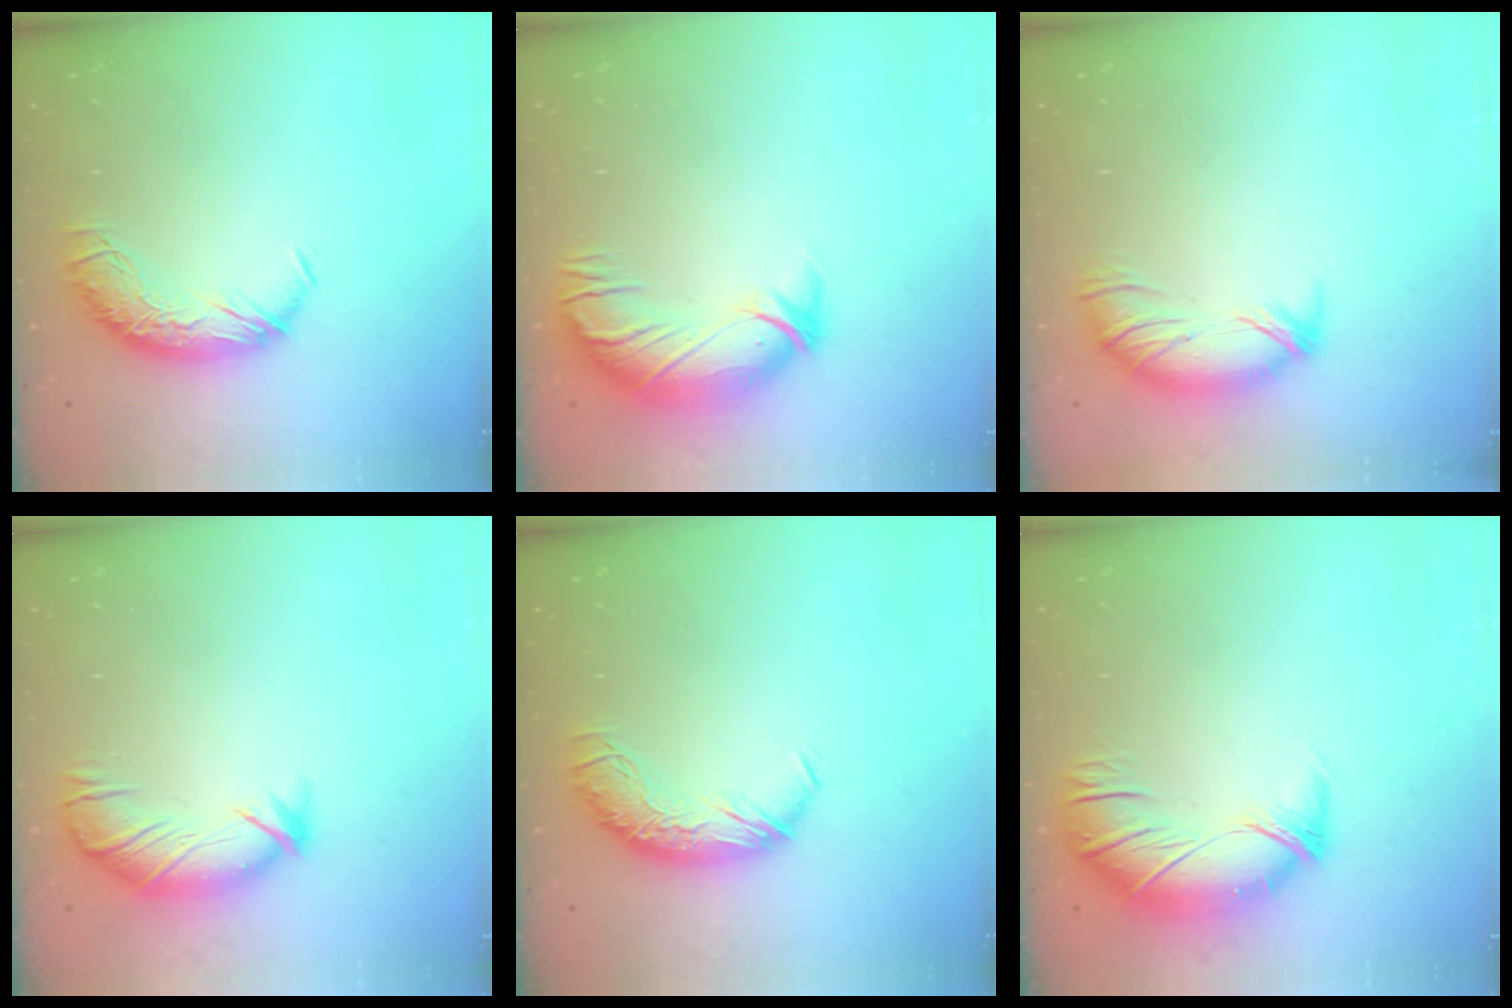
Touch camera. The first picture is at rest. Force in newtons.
{"total": 2.9, "press": 0.4, "slide": 2.9}
{"total": 3.6, "press": 3.2, "slide": 1.7}
{"total": 3.2, "press": 2.6, "slide": 1.8}
{"total": 0.0}
{"total": 2.7, "press": 1.1, "slide": 2.5}